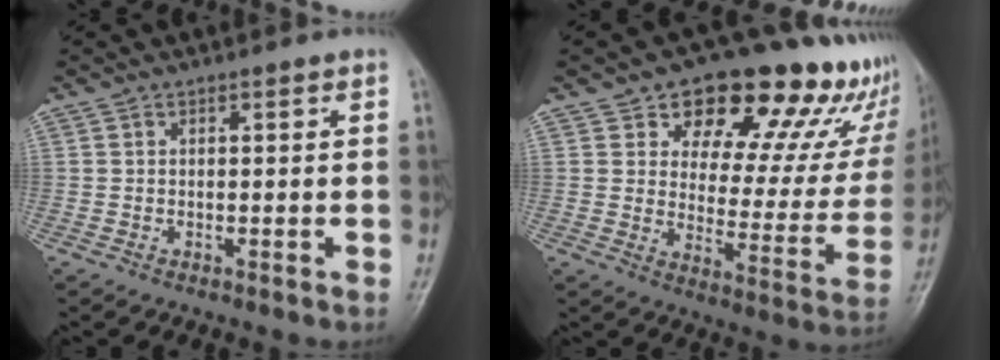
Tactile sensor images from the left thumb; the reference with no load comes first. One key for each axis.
{"total": 23.1, "fx": 15.6, "fy": 11.4, "fz": 12.7, "tx": -0.112, "ty": -0.071, "tz": 0.199}